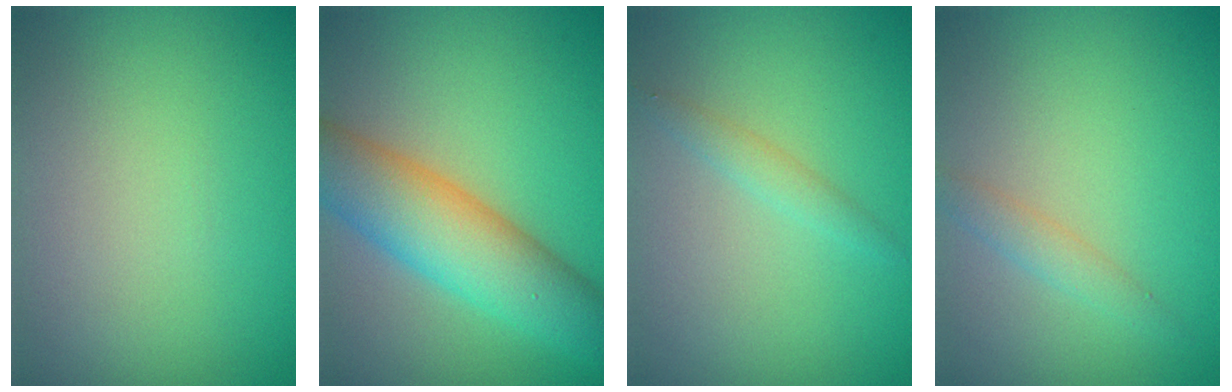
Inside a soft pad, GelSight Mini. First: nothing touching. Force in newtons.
{"total": 8.1, "press": 8.1, "slide": 0.3}
{"total": 1.3, "press": 1.3, "slide": 0.1}
{"total": 1.5, "press": 1.5, "slide": 0.0}